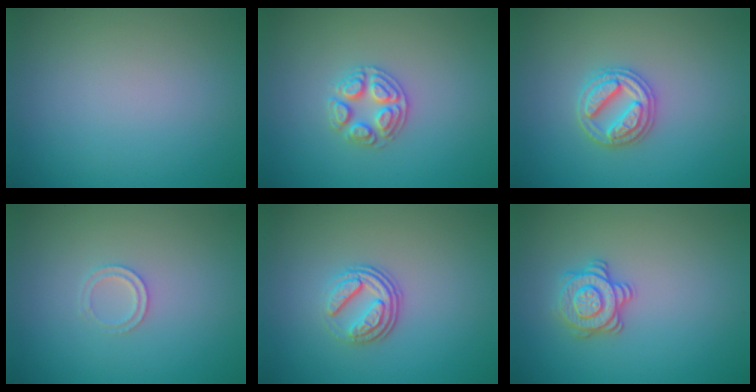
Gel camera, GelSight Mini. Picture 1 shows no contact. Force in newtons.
{"total": 2.6, "press": 2.5, "slide": 0.5}
{"total": 3.1, "press": 3.1, "slide": 0.4}
{"total": 1.2, "press": 1.2, "slide": 0.2}
{"total": 3.4, "press": 2.5, "slide": 2.3}
{"total": 2.8, "press": 2.7, "slide": 0.7}